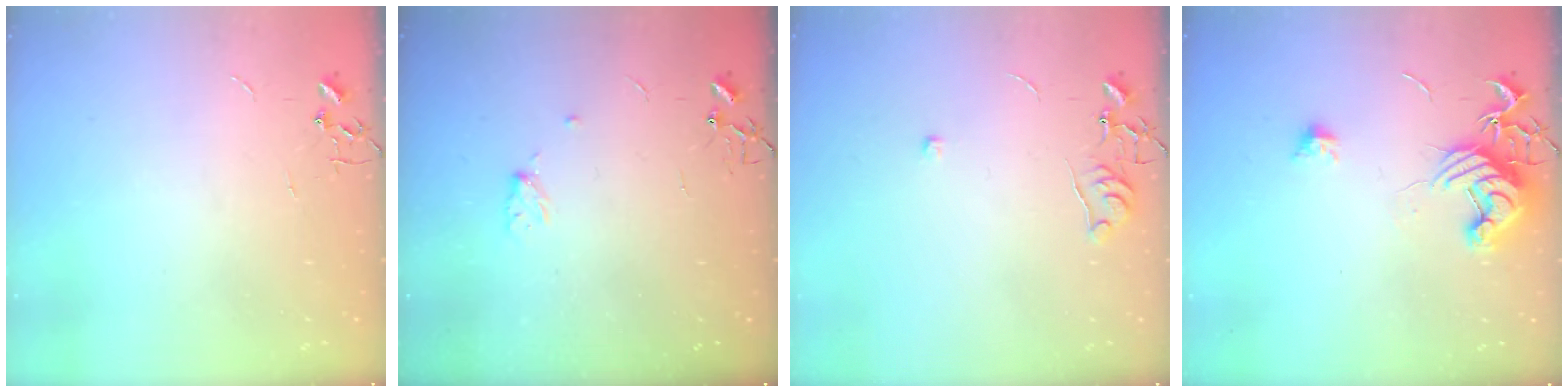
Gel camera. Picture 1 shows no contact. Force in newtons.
{"total": 6.2, "press": 5.4, "slide": 3.0}
{"total": 6.1, "press": 6.1, "slide": 0.7}
{"total": 12.7, "press": 12.6, "slide": 1.2}